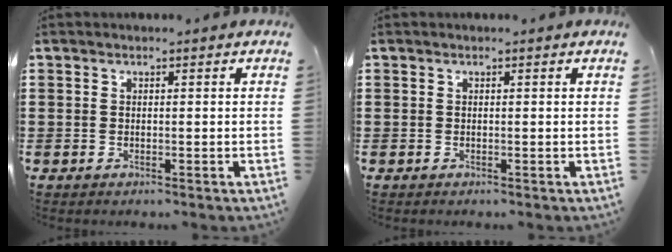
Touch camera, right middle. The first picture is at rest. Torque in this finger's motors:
{"motor_torque": [-0.37, -0.47, 0.04, -0.01]}